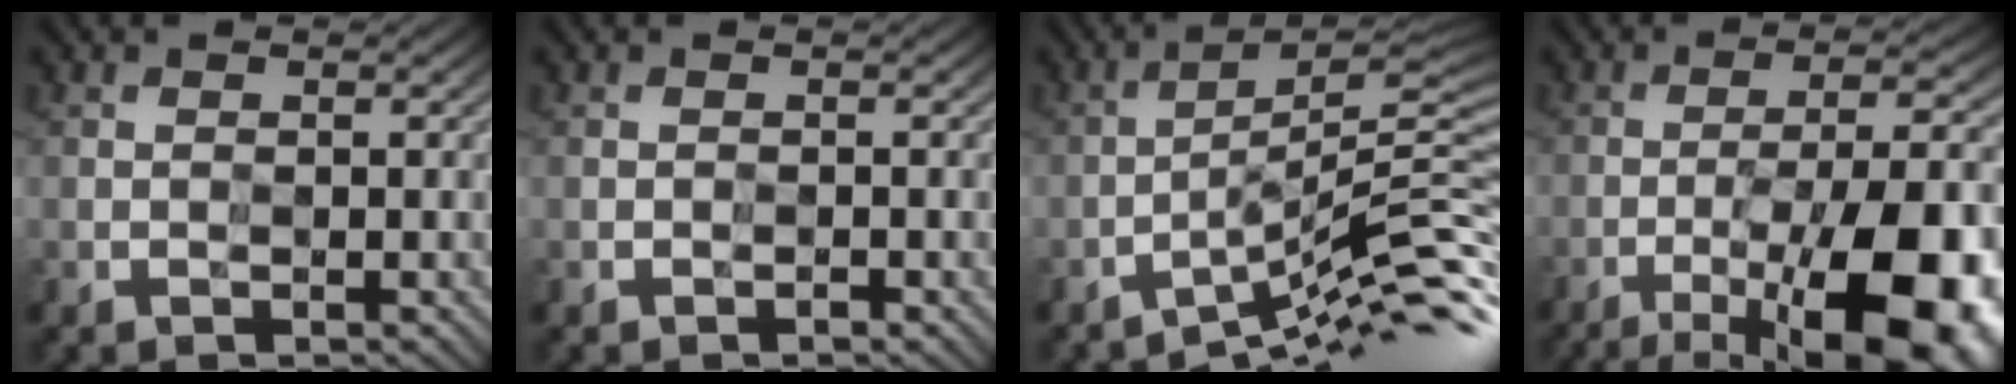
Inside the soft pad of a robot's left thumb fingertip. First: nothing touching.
{"total": 0.8, "force": [-0.7, 0.0, 0.3], "torque": [-0.005, 0.003, -0.014]}
{"total": 8.8, "force": [-6.4, 0.0, 5.9], "torque": [-0.082, 0.025, -0.115]}
{"total": 17.2, "force": [-9.5, 4.9, 13.6], "torque": [-0.168, 0.001, -0.144]}